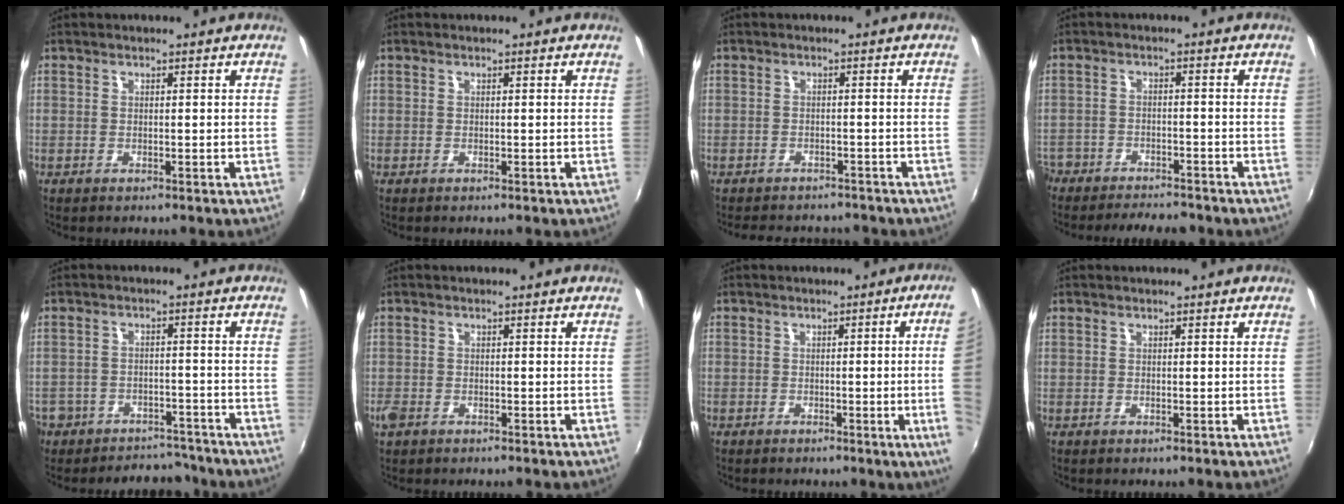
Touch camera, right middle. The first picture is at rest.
{"total": 0.0}
{"total": 8.6, "force": [-7.6, 2.9, 2.9], "torque": [-0.067, -0.011, -0.105]}
{"total": 11.6, "force": [-9.6, 5.0, 4.0], "torque": [-0.122, -0.003, -0.147]}
{"total": 12.8, "force": [-9.5, 8.1, 3.1], "torque": [-0.101, 0.016, -0.122]}
{"total": 2.6, "force": [-1.6, 1.7, 1.2], "torque": [-0.028, -0.007, -0.032]}
{"total": 9.6, "force": [-0.4, -0.7, 9.5], "torque": [-0.094, -0.003, -0.003]}
{"total": 0.0}